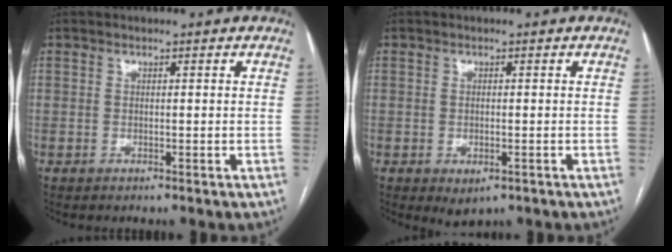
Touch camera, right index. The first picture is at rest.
{"total": 2.8, "force": [-1.2, 1.4, 2.1], "torque": [-0.033, -0.004, -0.007]}